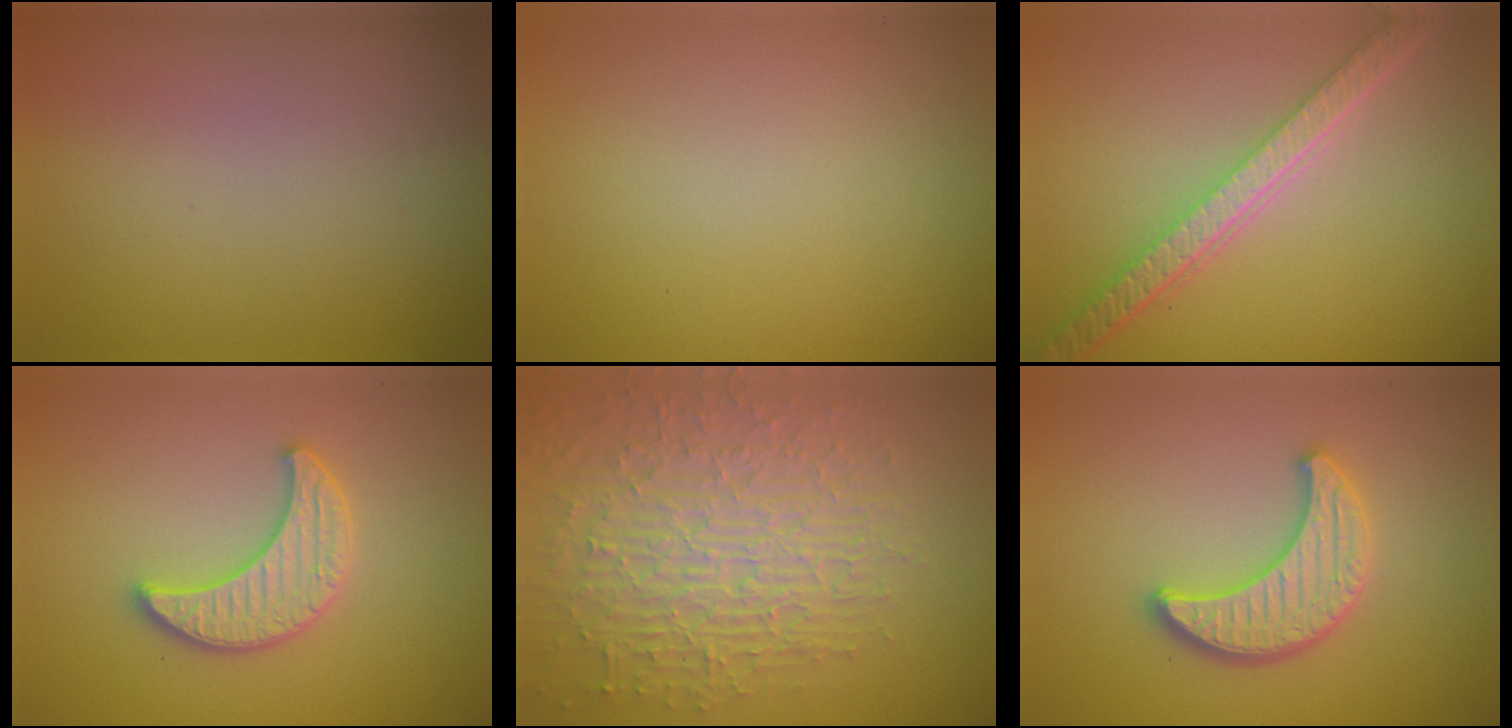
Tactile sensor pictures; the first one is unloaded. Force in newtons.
{"total": 0.0}
{"total": 5.6, "press": 4.2, "slide": 3.7}
{"total": 3.5, "press": 3.4, "slide": 0.6}
{"total": 8.2, "press": 5.9, "slide": 5.7}
{"total": 3.7, "press": 3.6, "slide": 0.6}